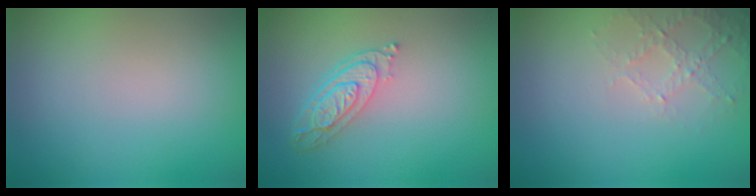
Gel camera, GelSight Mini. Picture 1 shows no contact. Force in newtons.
{"total": 3.8, "press": 2.9, "slide": 2.5}
{"total": 2.2, "press": 2.1, "slide": 0.6}